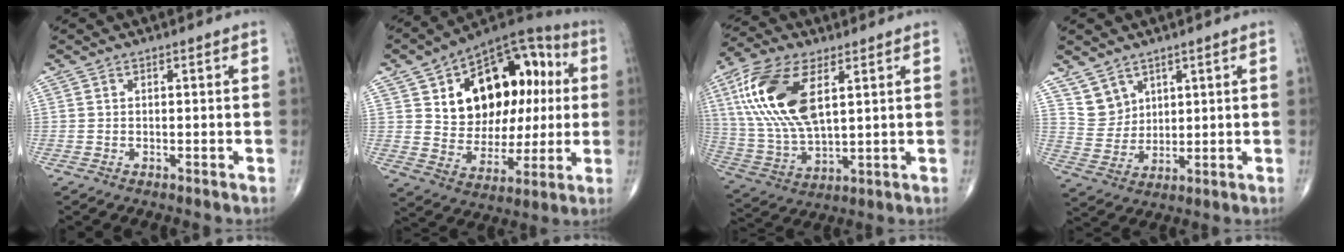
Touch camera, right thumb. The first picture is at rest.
{"total": 23.4, "force": [5.1, 15.5, 16.8], "torque": [-0.194, 0.019, 0.085]}
{"total": 18.4, "force": [5.9, 8.6, 15.2], "torque": [-0.320, -0.011, 0.115]}
{"total": 5.7, "force": [4.0, 4.1, 0.7], "torque": [0.014, -0.037, 0.086]}